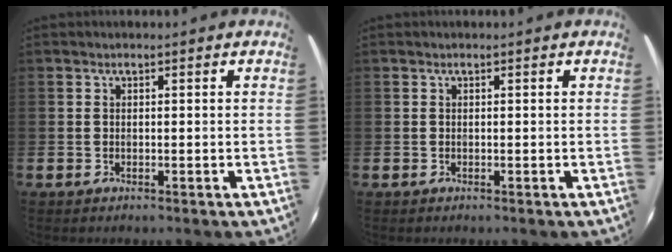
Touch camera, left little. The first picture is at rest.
{"total": 0.0}